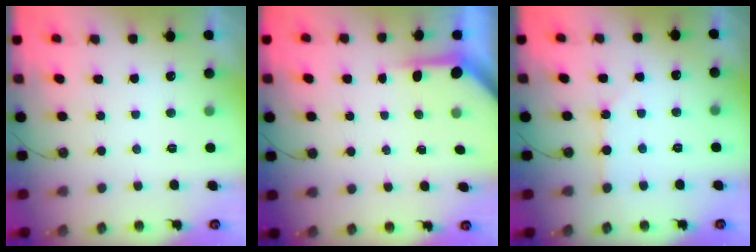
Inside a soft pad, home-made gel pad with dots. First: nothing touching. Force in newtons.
{"total": 3.9, "press": 3.9, "slide": 0.3}
{"total": 2.7, "press": 2.7, "slide": 0.4}